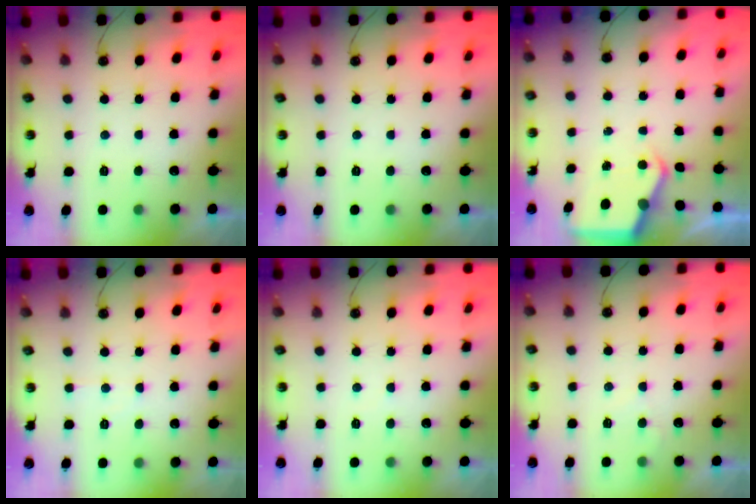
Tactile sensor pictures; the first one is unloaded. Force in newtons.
{"total": 0.0}
{"total": 3.9, "press": 3.9, "slide": 0.4}
{"total": 4.0, "press": 3.9, "slide": 0.7}
{"total": 2.8, "press": 2.8, "slide": 0.4}
{"total": 4.0, "press": 4.0, "slide": 0.5}